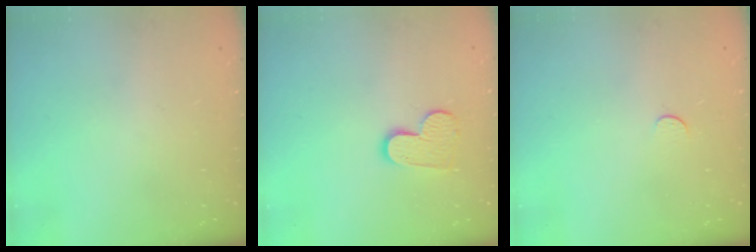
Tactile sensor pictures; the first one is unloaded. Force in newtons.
{"total": 9.9, "press": 9.8, "slide": 0.7}
{"total": 3.0, "press": 3.0, "slide": 0.3}